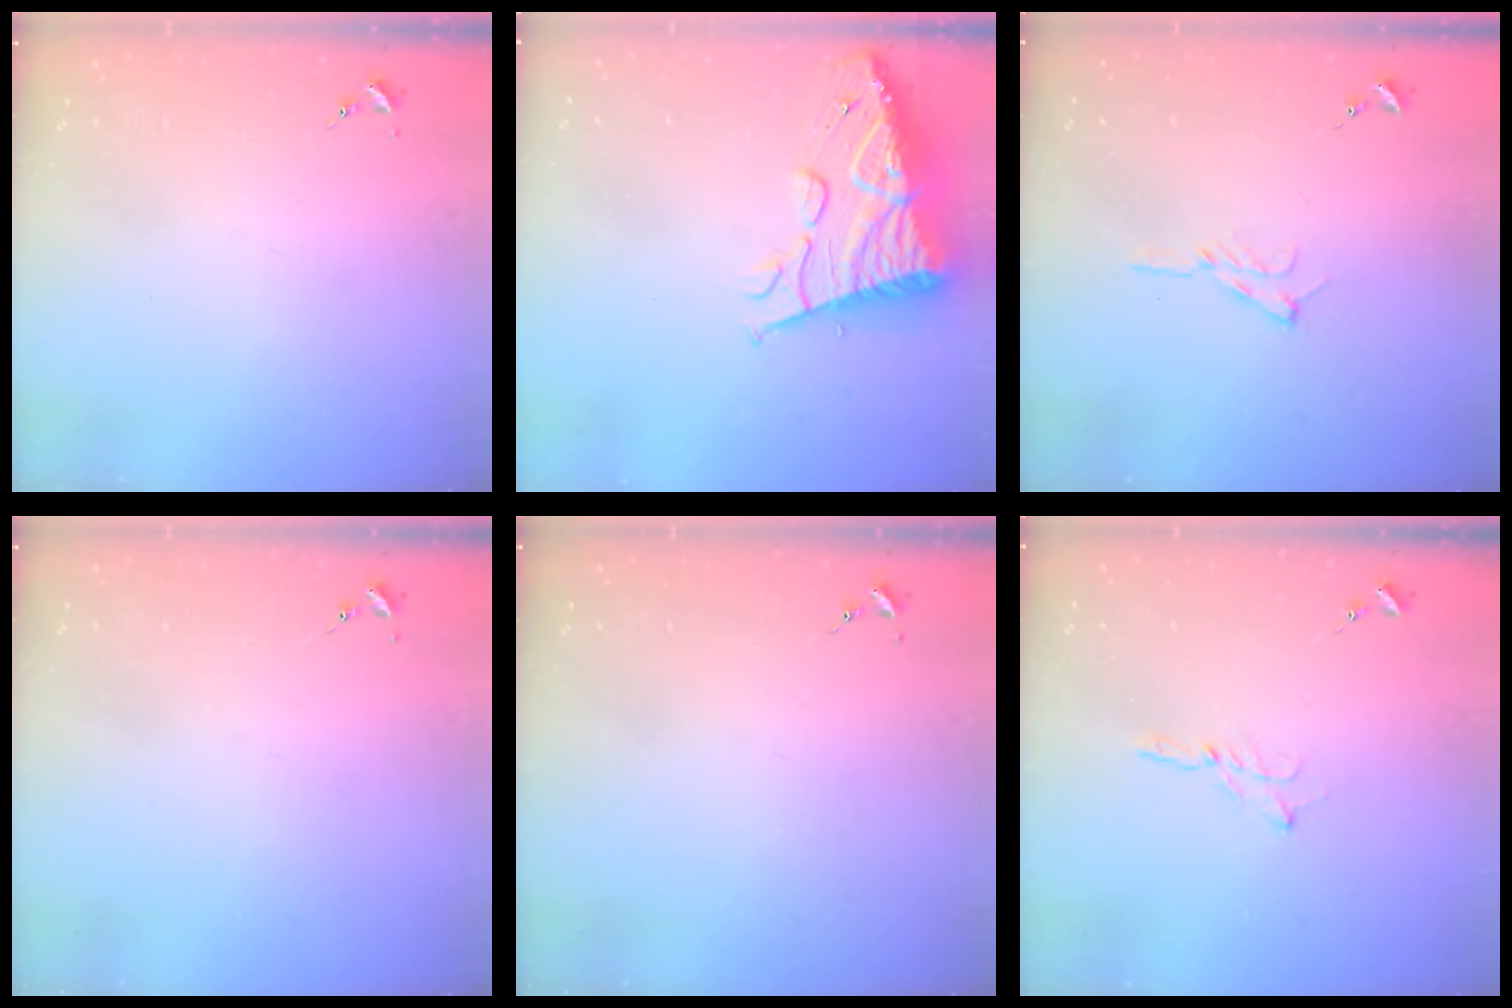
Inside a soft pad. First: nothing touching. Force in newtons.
{"total": 16.3, "press": 16.3, "slide": 1.7}
{"total": 6.5, "press": 6.5, "slide": 0.8}
{"total": 0.0}
{"total": 0.0}
{"total": 2.0, "press": 2.0, "slide": 0.2}